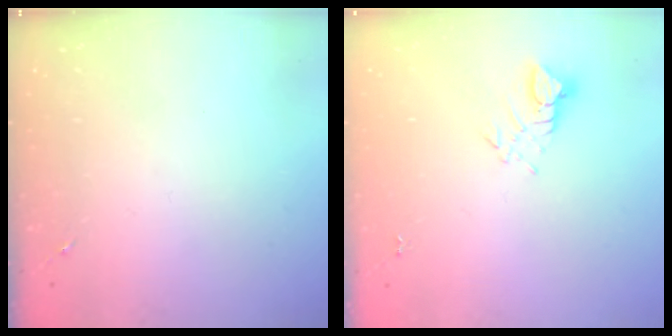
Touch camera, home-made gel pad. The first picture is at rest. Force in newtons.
{"total": 3.1, "press": 3.1, "slide": 0.1}